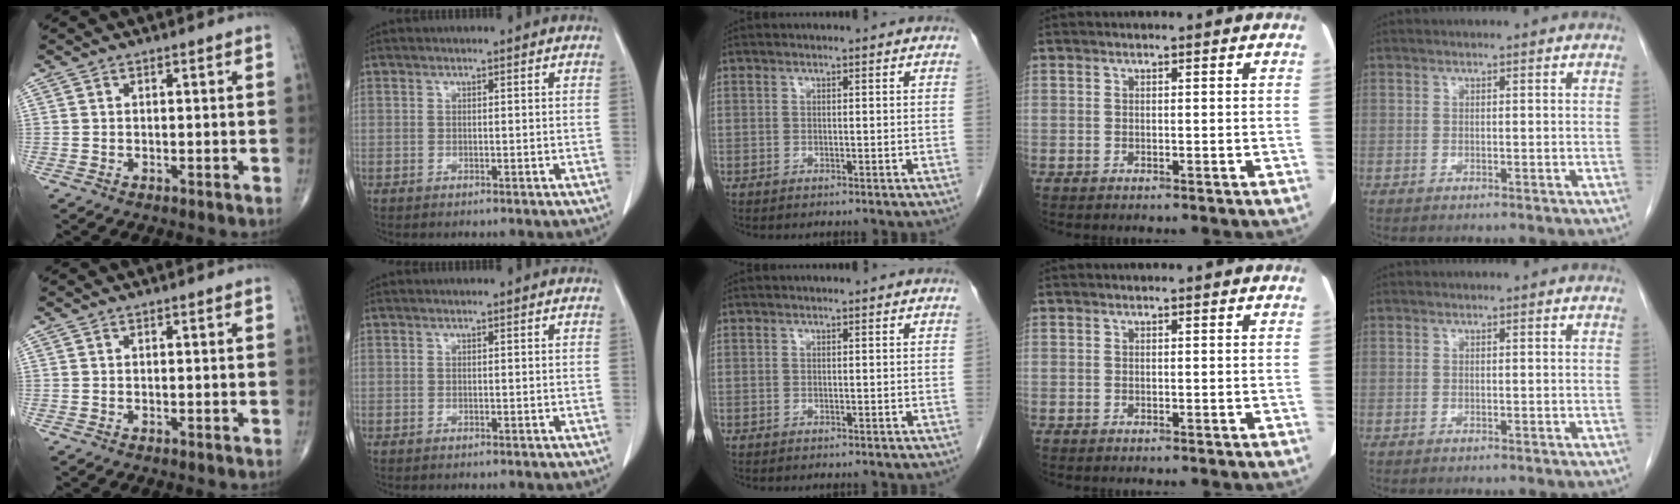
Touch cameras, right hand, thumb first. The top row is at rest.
{}